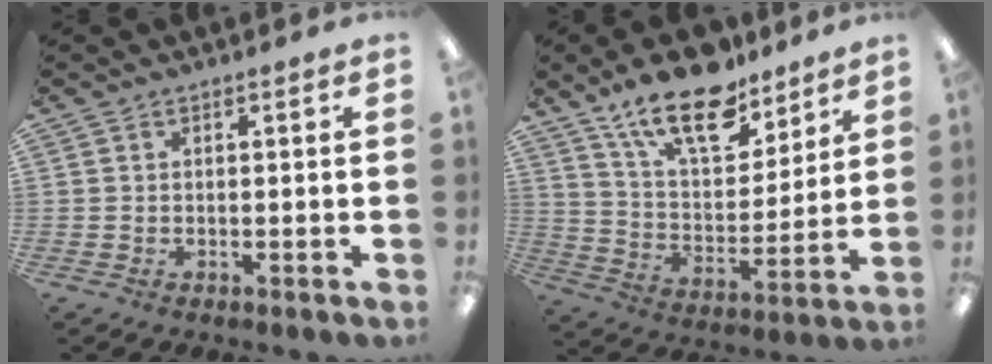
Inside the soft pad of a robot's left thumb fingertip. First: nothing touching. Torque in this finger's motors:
{"motor_torque": [0.23, 0.22, 1.40, -1.37, 0.28]}